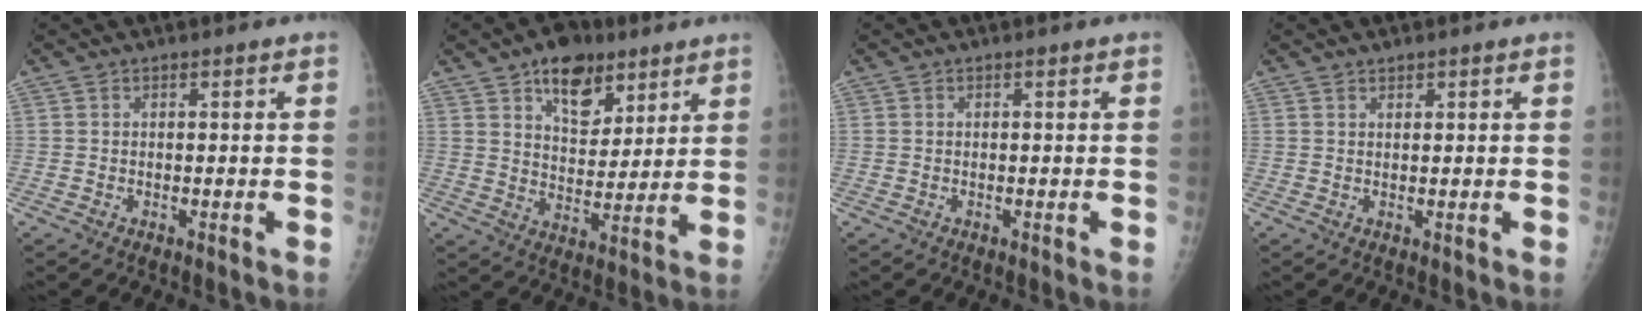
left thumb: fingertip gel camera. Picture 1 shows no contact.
{"total": 12.0, "force": [7.3, 7.0, 6.6], "torque": [-0.066, -0.039, 0.117]}
{"total": 0.0}
{"total": 1.1, "force": [1.0, 0.5, 0.3], "torque": [0.002, -0.006, 0.014]}